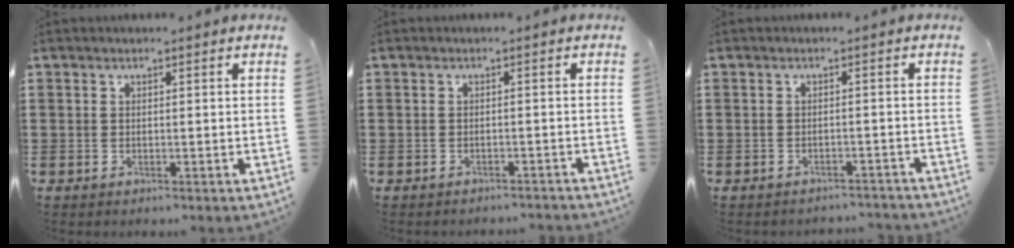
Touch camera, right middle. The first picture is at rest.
{"total": 1.1, "force": [-1.1, 0.1, -0.1], "torque": [0.000, 0.003, -0.024]}
{"total": 1.2, "force": [-1.2, 0.1, 0.1], "torque": [-0.005, 0.002, -0.025]}